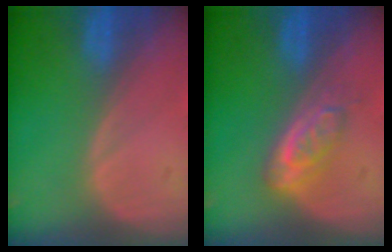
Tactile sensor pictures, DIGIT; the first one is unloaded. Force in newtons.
{"total": 4.6, "press": 4.2, "slide": 1.9}